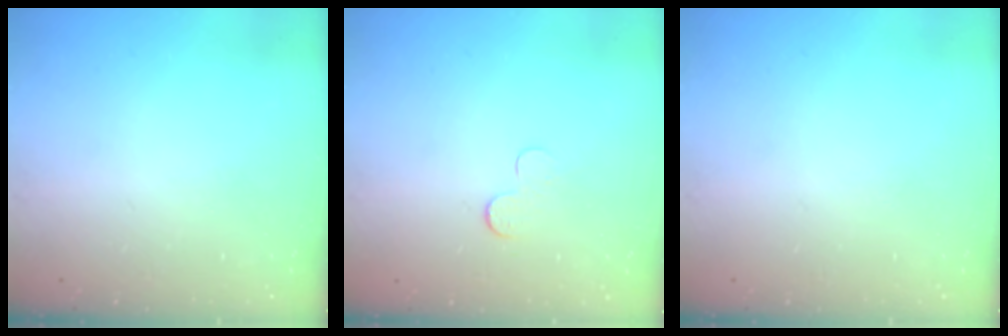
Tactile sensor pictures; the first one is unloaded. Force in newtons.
{"total": 3.7, "press": 3.7, "slide": 0.4}
{"total": 0.0}